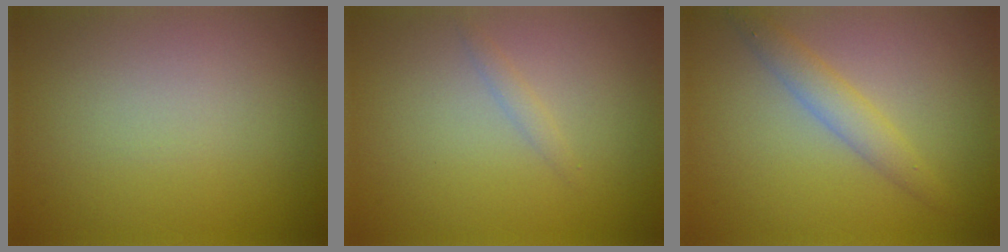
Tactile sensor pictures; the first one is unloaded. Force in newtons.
{"total": 0.8, "press": 0.8, "slide": 0.0}
{"total": 2.3, "press": 2.3, "slide": 0.1}